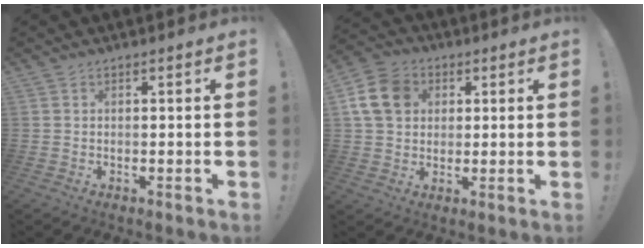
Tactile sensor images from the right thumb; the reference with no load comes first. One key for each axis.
{"total": 12.8, "fx": 3.6, "fy": 10.3, "fz": 6.6, "tx": -0.114, "ty": 0.001, "tz": 0.078}